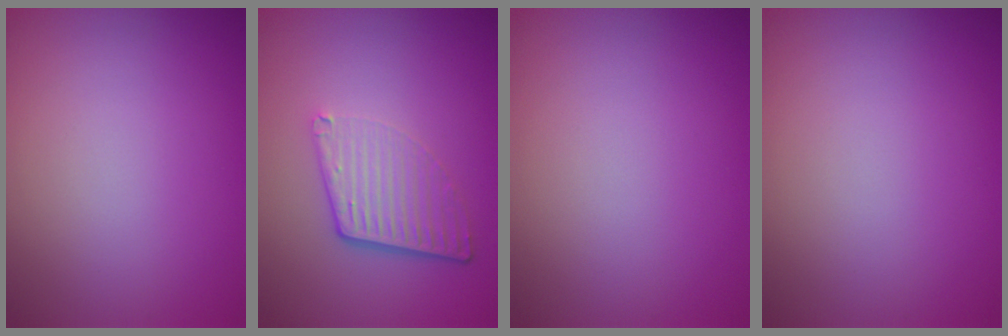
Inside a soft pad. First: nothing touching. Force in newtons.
{"total": 4.2, "press": 2.7, "slide": 3.2}
{"total": 0.0}
{"total": 0.0}